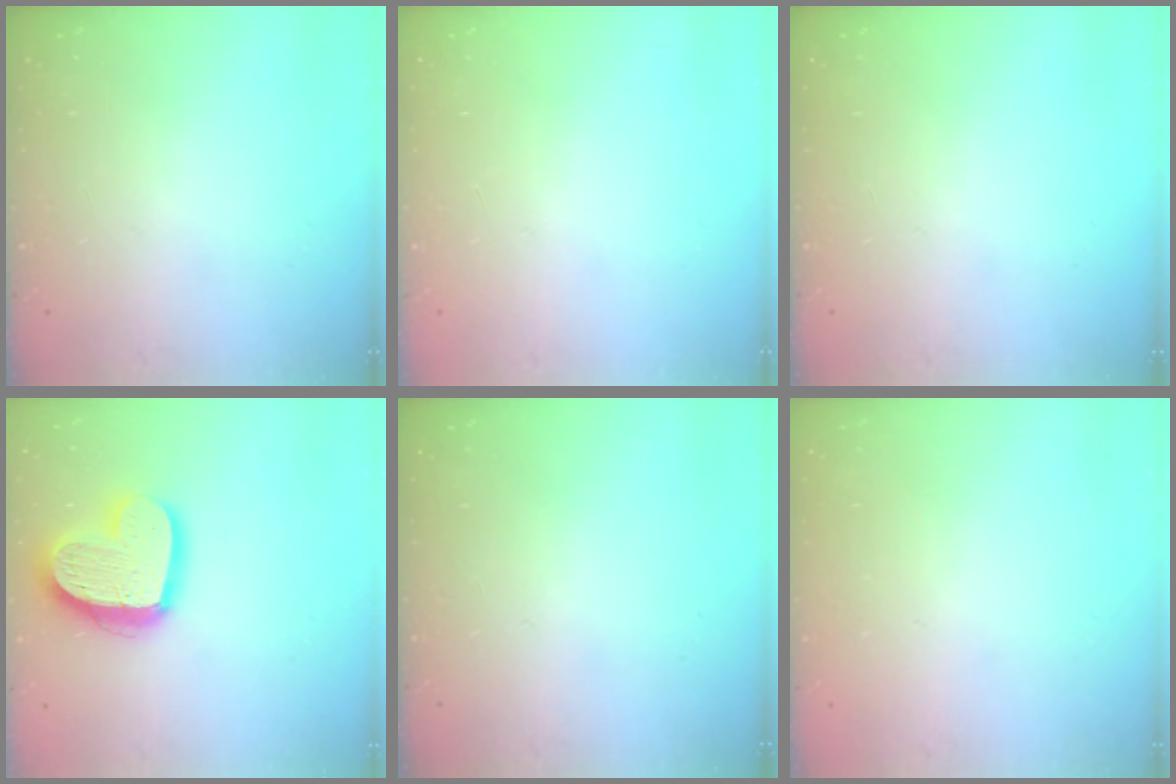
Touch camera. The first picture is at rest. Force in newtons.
{"total": 0.0}
{"total": 0.0}
{"total": 17.2, "press": 17.2, "slide": 1.4}
{"total": 0.0}
{"total": 0.0}